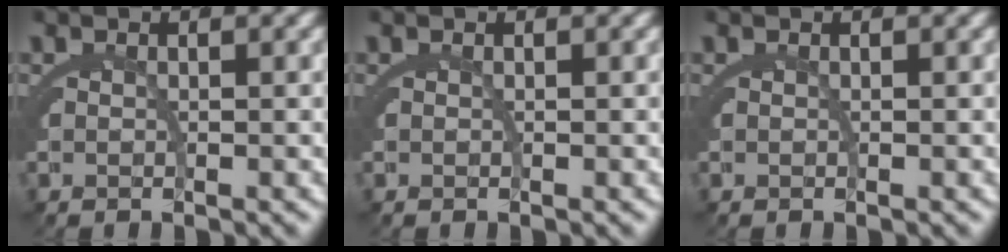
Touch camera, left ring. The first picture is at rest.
{"total": 0.0}
{"total": 0.0}